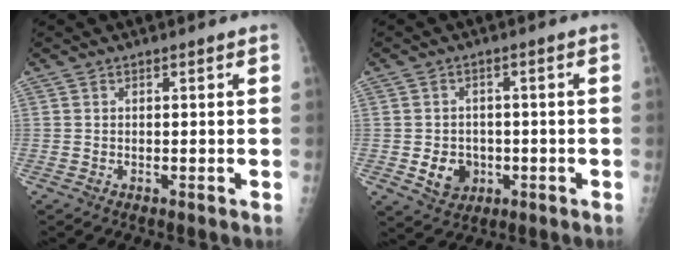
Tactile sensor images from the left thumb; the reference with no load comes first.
{"total": 5.8, "force": [-1.3, 4.9, 2.8], "torque": [-0.022, 0.006, -0.013]}